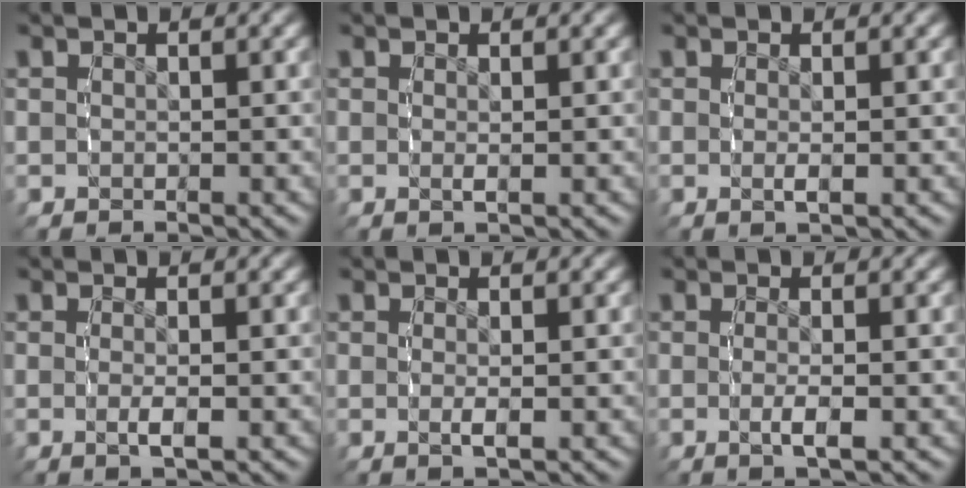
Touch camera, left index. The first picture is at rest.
{"total": 0.7, "force": [0.1, -0.3, 0.6], "torque": [-0.015, -0.005, 0.002]}
{"total": 1.0, "force": [-0.2, -0.2, 1.0], "torque": [-0.022, -0.007, 0.000]}
{"total": 1.6, "force": [-0.6, -0.1, 1.5], "torque": [-0.035, -0.011, -0.005]}
{"total": 1.3, "force": [-0.3, -0.2, 1.2], "torque": [-0.027, -0.010, -0.001]}
{"total": 2.0, "force": [-0.7, 0.0, 1.9], "torque": [-0.044, -0.013, -0.008]}